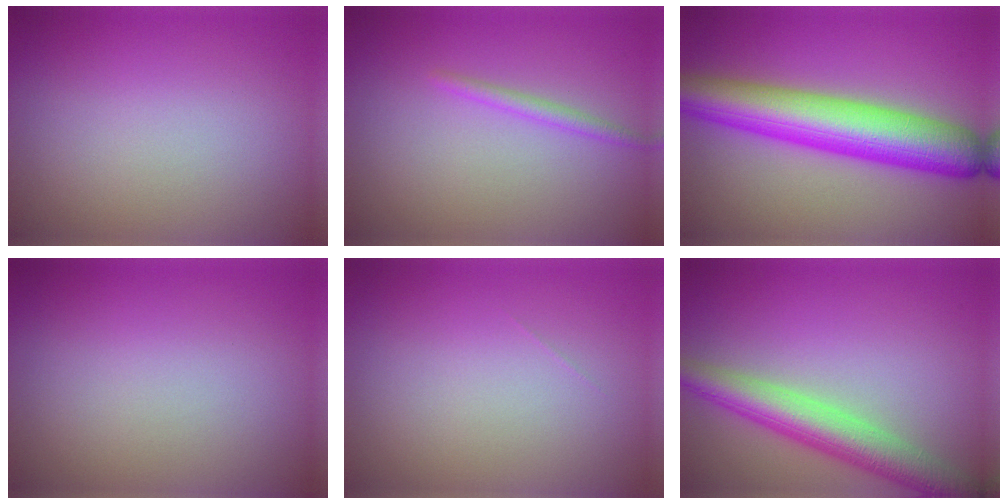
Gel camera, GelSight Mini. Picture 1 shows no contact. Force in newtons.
{"total": 1.3, "press": 1.3, "slide": 0.0}
{"total": 9.6, "press": 9.6, "slide": 0.2}
{"total": 0.0}
{"total": 0.0}
{"total": 5.8, "press": 5.8, "slide": 0.2}